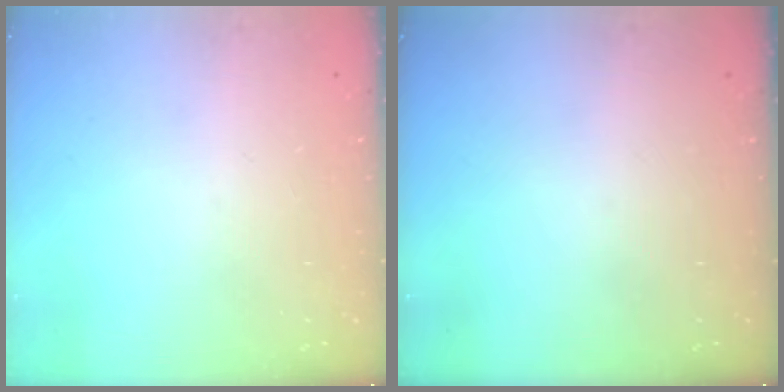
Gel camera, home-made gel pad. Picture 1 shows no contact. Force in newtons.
{"total": 0.0}